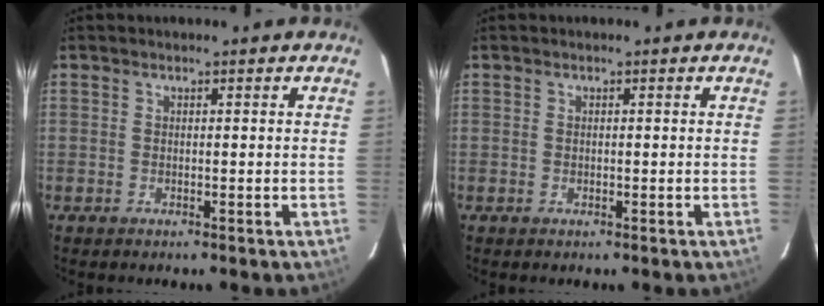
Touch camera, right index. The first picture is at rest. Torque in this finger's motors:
{"motor_torque": [-0.09, -0.01, -0.01, 0.00]}